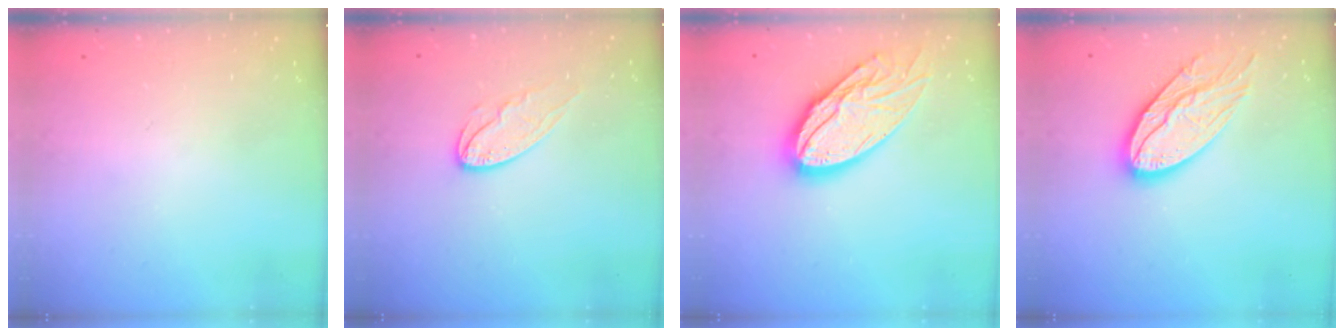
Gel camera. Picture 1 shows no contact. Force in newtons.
{"total": 7.5, "press": 7.5, "slide": 0.3}
{"total": 20.0, "press": 19.9, "slide": 1.8}
{"total": 15.9, "press": 15.8, "slide": 1.2}